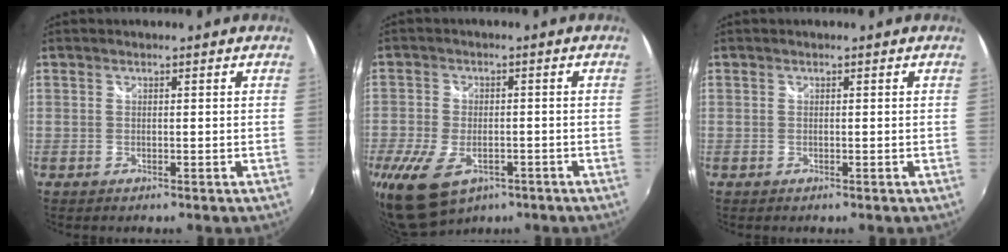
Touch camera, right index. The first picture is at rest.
{"total": 11.1, "force": [-6.3, 6.5, 6.5], "torque": [-0.158, -0.034, -0.107]}
{"total": 0.0}